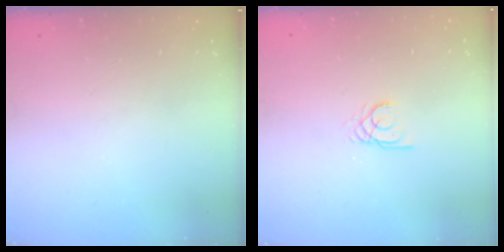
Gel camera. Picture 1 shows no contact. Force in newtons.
{"total": 2.0, "press": 2.0, "slide": 0.2}